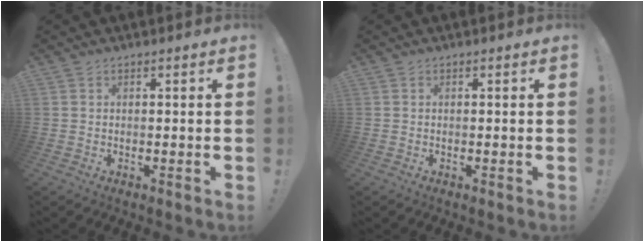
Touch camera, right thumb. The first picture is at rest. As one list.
[{"total": 0.0}]